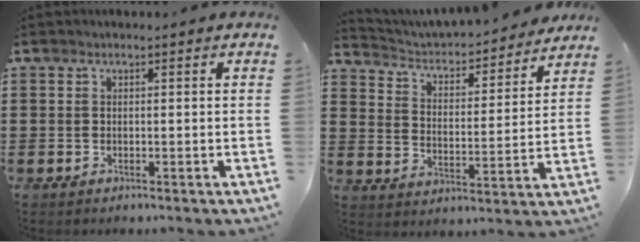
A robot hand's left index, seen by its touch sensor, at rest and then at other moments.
{"total": 3.2, "force": [3.0, 0.8, 0.8], "torque": [-0.035, -0.026, 0.042]}